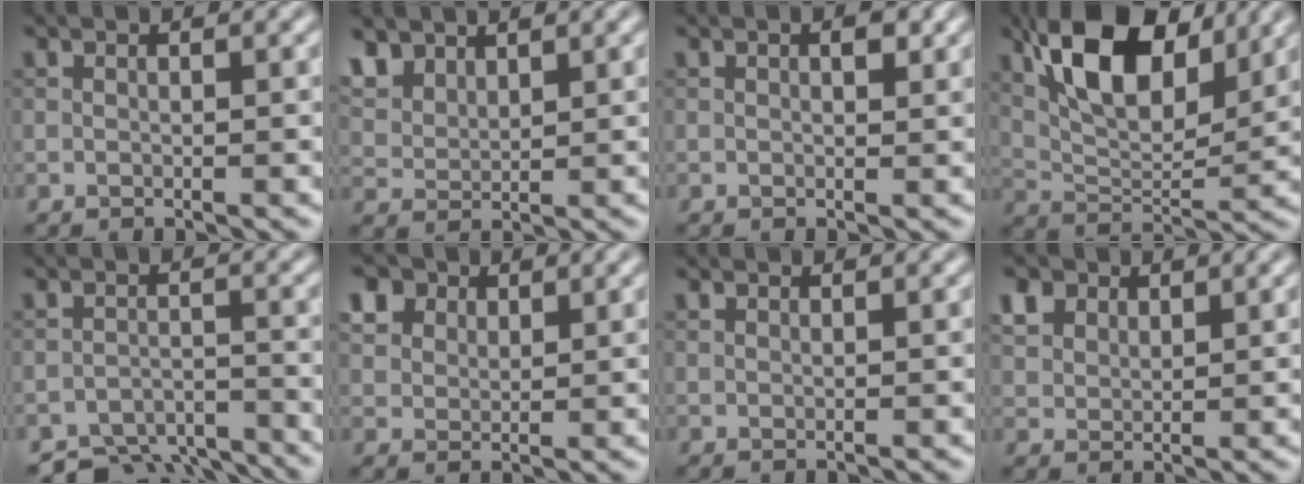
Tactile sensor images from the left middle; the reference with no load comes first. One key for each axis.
{"total": 4.1, "fx": 3.0, "fy": 2.3, "fz": 1.8, "tx": -0.054, "ty": -0.001, "tz": 0.069}
{"total": 1.2, "fx": 0.4, "fy": 0.6, "fz": 1.0, "tx": -0.012, "ty": -0.001, "tz": 0.007}
{"total": 10.0, "fx": 5.4, "fy": 4.6, "fz": 7.1, "tx": -0.125, "ty": 0.007, "tz": 0.098}
{"total": 6.9, "fx": -6.3, "fy": 2.2, "fz": 1.5, "tx": -0.019, "ty": -0.014, "tz": -0.096}
{"total": 6.7, "fx": 4.0, "fy": 4.5, "fz": 2.9, "tx": -0.094, "ty": 0.013, "tz": 0.070}
{"total": 0.0}
{"total": 3.1, "fx": 1.9, "fy": 2.2, "fz": 1.2, "tx": -0.036, "ty": 0.002, "tz": 0.043}